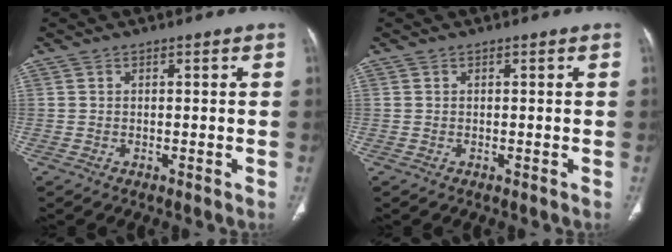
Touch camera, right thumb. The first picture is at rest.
{"total": 0.0}